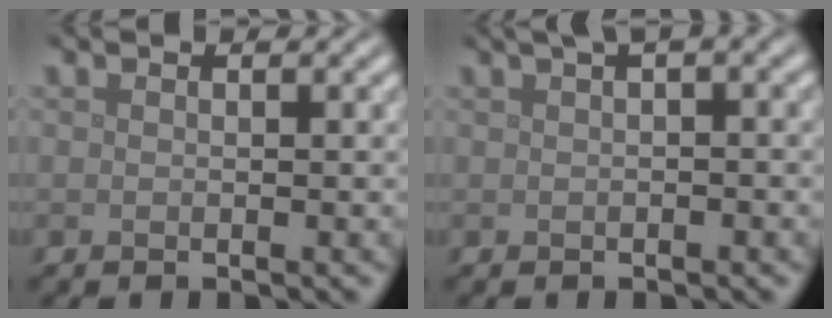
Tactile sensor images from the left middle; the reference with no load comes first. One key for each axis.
{"total": 4.6, "fx": 1.7, "fy": 1.8, "fz": 3.8, "tx": -0.037, "ty": 0.020, "tz": 0.015}